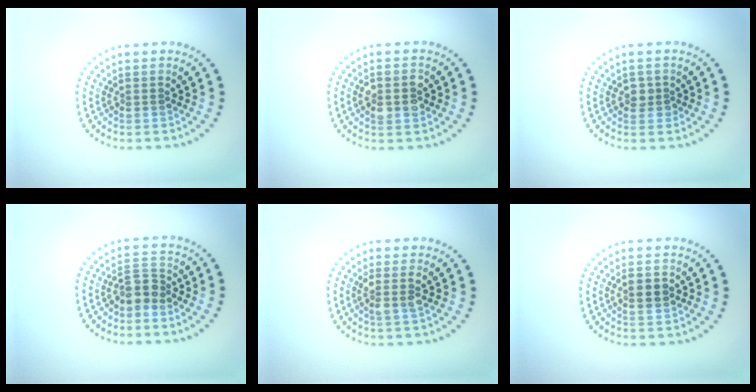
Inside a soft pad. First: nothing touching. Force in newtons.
{"total": 3.0, "press": 2.9, "slide": 0.2}
{"total": 1.4, "press": 1.2, "slide": 0.6}
{"total": 2.2, "press": 1.8, "slide": 1.3}
{"total": 1.8, "press": 1.5, "slide": 0.9}
{"total": 1.8, "press": 1.8, "slide": 0.2}